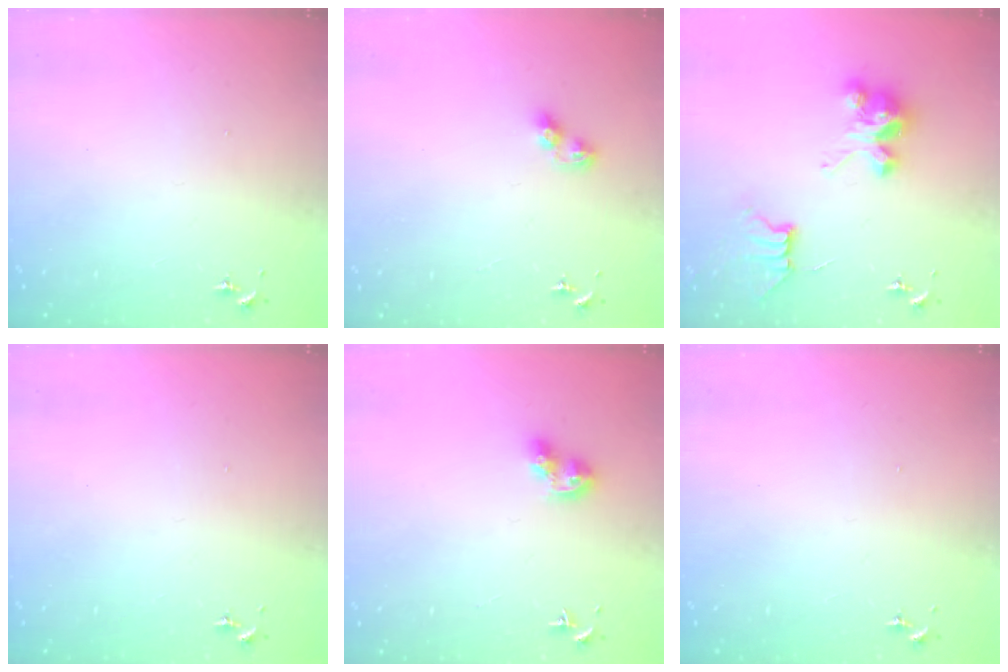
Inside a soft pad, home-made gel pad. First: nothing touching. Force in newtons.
{"total": 5.7, "press": 5.7, "slide": 0.5}
{"total": 9.0, "press": 9.0, "slide": 0.6}
{"total": 0.0}
{"total": 7.9, "press": 7.9, "slide": 0.4}
{"total": 0.0}